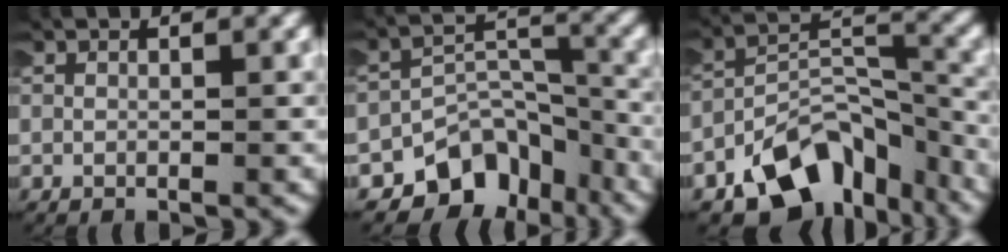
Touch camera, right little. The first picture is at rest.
{"total": 9.5, "force": [-5.6, 6.6, 3.7], "torque": [-0.065, -0.014, -0.094]}
{"total": 7.6, "force": [-5.3, 3.9, 3.9], "torque": [-0.055, 0.001, -0.091]}